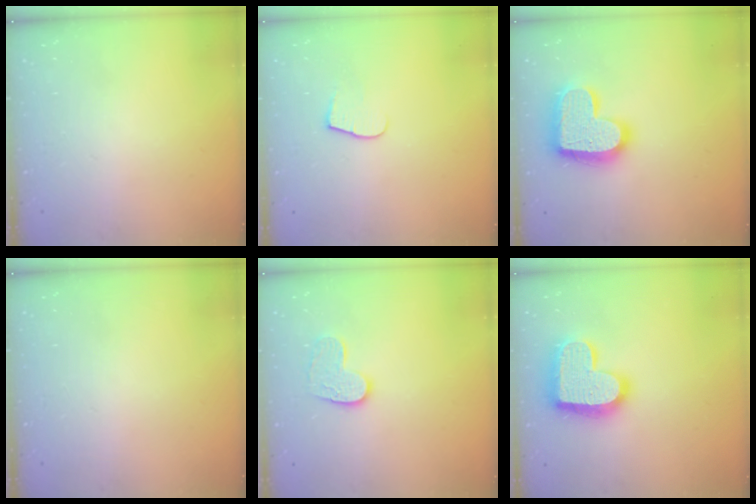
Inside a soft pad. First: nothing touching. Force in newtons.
{"total": 5.7, "press": 5.7, "slide": 0.5}
{"total": 18.7, "press": 18.6, "slide": 1.1}
{"total": 0.0}
{"total": 9.5, "press": 9.5, "slide": 0.6}
{"total": 17.7, "press": 17.7, "slide": 1.2}